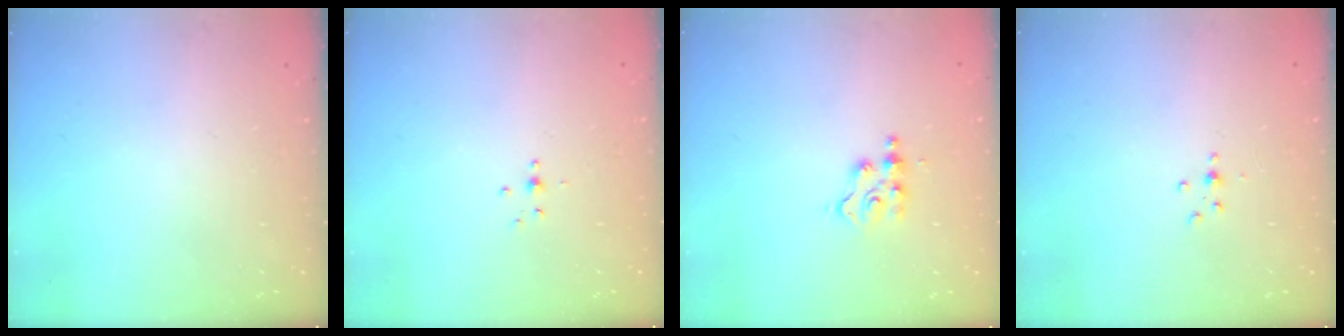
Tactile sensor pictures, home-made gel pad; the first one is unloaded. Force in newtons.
{"total": 2.7, "press": 2.6, "slide": 0.9}
{"total": 3.9, "press": 3.9, "slide": 0.5}
{"total": 4.3, "press": 4.0, "slide": 1.7}